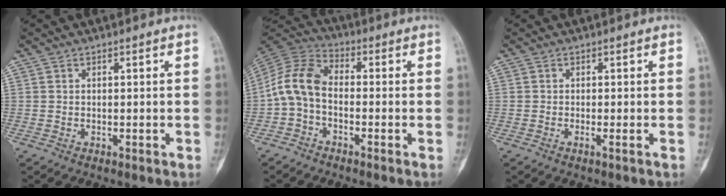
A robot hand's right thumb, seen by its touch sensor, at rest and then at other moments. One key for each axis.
{"total": 8.8, "fx": -1.6, "fy": 5.5, "fz": 6.7, "tx": -0.130, "ty": 0.029, "tz": -0.048}
{"total": 0.6, "fx": -0.3, "fy": -0.1, "fz": 0.5, "tx": -0.012, "ty": 0.000, "tz": -0.006}